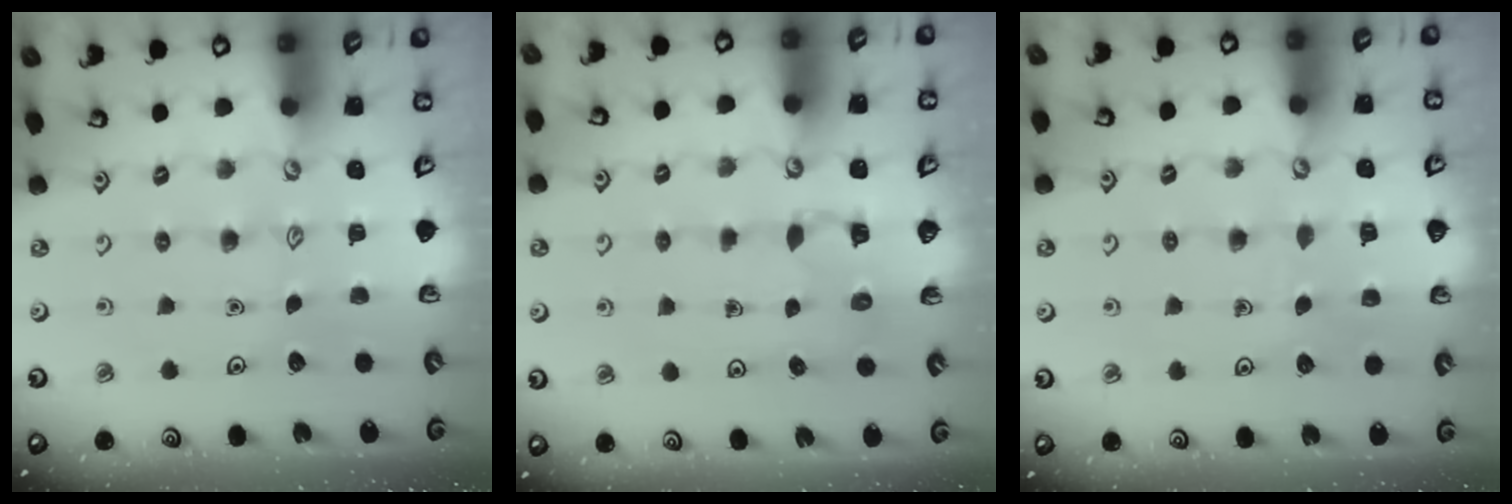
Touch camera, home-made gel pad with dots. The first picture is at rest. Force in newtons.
{"total": 2.9, "press": 2.9, "slide": 0.3}
{"total": 5.3, "press": 5.3, "slide": 0.3}